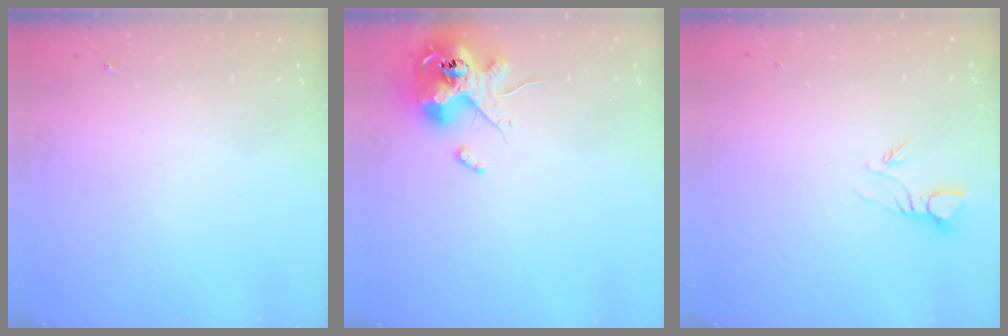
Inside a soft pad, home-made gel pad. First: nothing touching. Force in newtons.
{"total": 12.8, "press": 12.6, "slide": 2.2}
{"total": 3.4, "press": 3.4, "slide": 0.2}